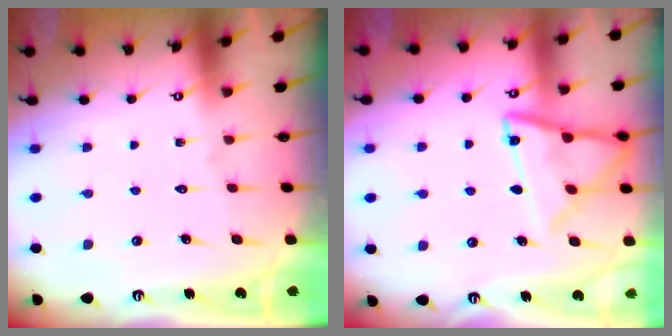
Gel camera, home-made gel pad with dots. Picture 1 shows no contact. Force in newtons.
{"total": 14.2, "press": 14.2, "slide": 0.9}